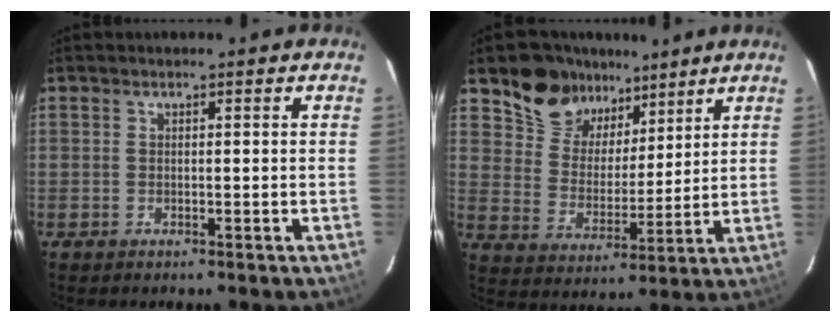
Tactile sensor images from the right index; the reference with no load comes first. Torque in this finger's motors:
{"motor_torque": [0.59, 0.62, 0.05, 0.03]}